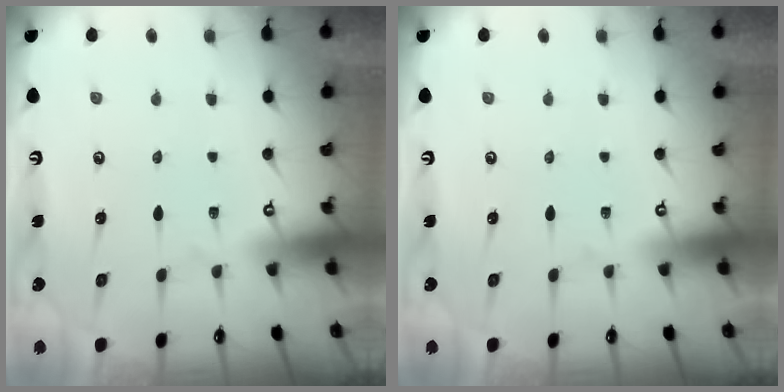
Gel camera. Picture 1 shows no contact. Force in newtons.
{"total": 0.0}